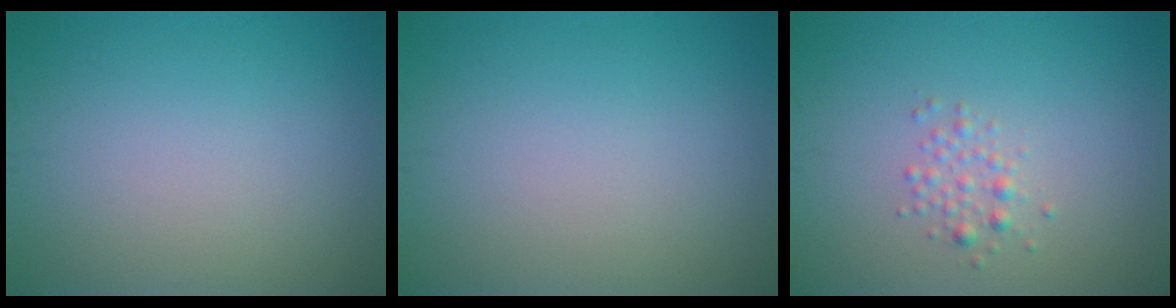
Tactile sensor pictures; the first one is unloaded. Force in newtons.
{"total": 0.0}
{"total": 1.4, "press": 1.4, "slide": 0.1}